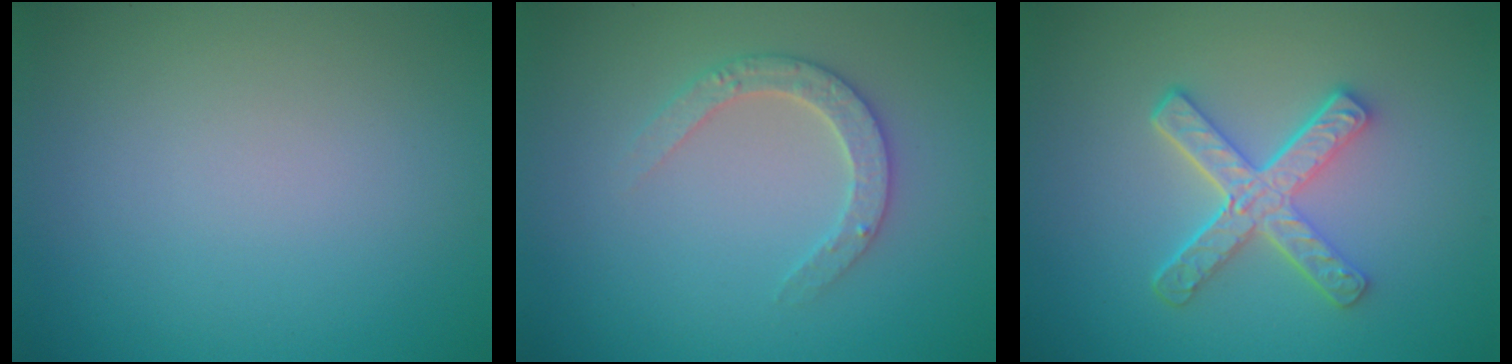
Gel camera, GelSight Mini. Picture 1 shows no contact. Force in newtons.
{"total": 2.7, "press": 2.6, "slide": 0.5}
{"total": 4.9, "press": 3.5, "slide": 3.4}